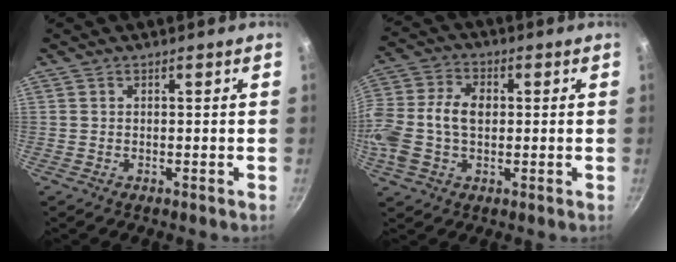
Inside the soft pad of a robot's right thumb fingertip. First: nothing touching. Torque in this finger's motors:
{"motor_torque": [1.87, 2.19, 1.51, -0.78, 0.19]}